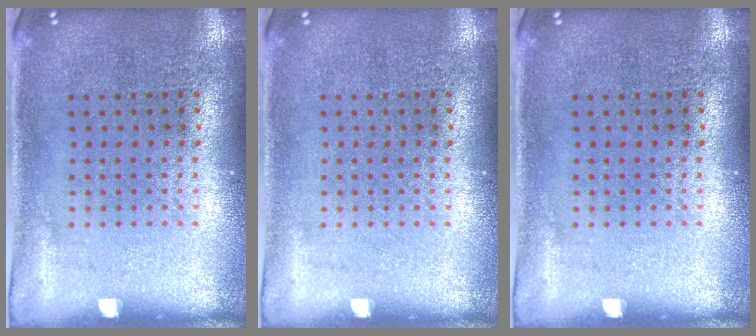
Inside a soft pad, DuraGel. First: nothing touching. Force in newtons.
{"total": 0.0}
{"total": 0.0}